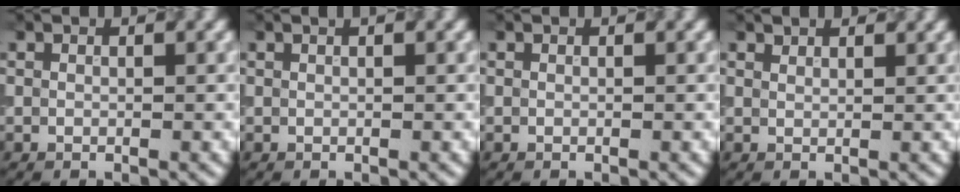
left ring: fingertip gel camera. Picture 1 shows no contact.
{"total": 0.7, "force": [0.4, 0.1, 0.5], "torque": [-0.009, 0.003, 0.005]}
{"total": 0.0}
{"total": 1.8, "force": [1.7, 0.5, 0.6], "torque": [-0.006, -0.001, 0.020]}